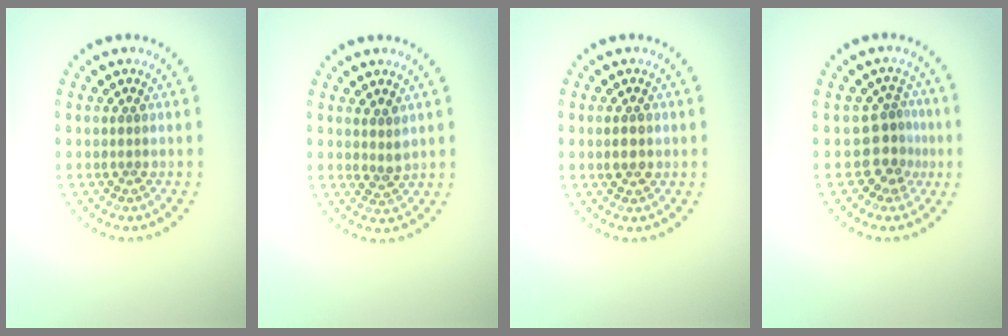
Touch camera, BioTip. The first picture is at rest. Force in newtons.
{"total": 1.4, "press": 1.2, "slide": 0.9}
{"total": 1.5, "press": 1.5, "slide": 0.0}
{"total": 2.9, "press": 2.1, "slide": 2.0}